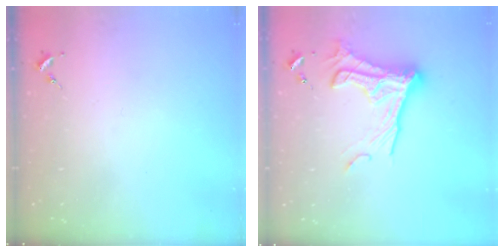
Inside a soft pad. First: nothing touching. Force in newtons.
{"total": 20.0, "press": 20.0, "slide": 1.1}